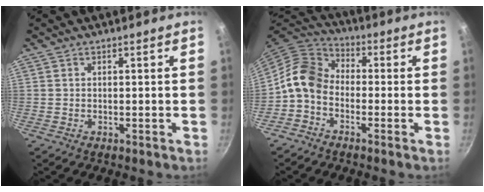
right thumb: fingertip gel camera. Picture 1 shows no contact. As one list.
[{"total": 8.8, "force": [-2.3, 6.5, 5.4], "torque": [-0.087, 0.038, -0.070]}]